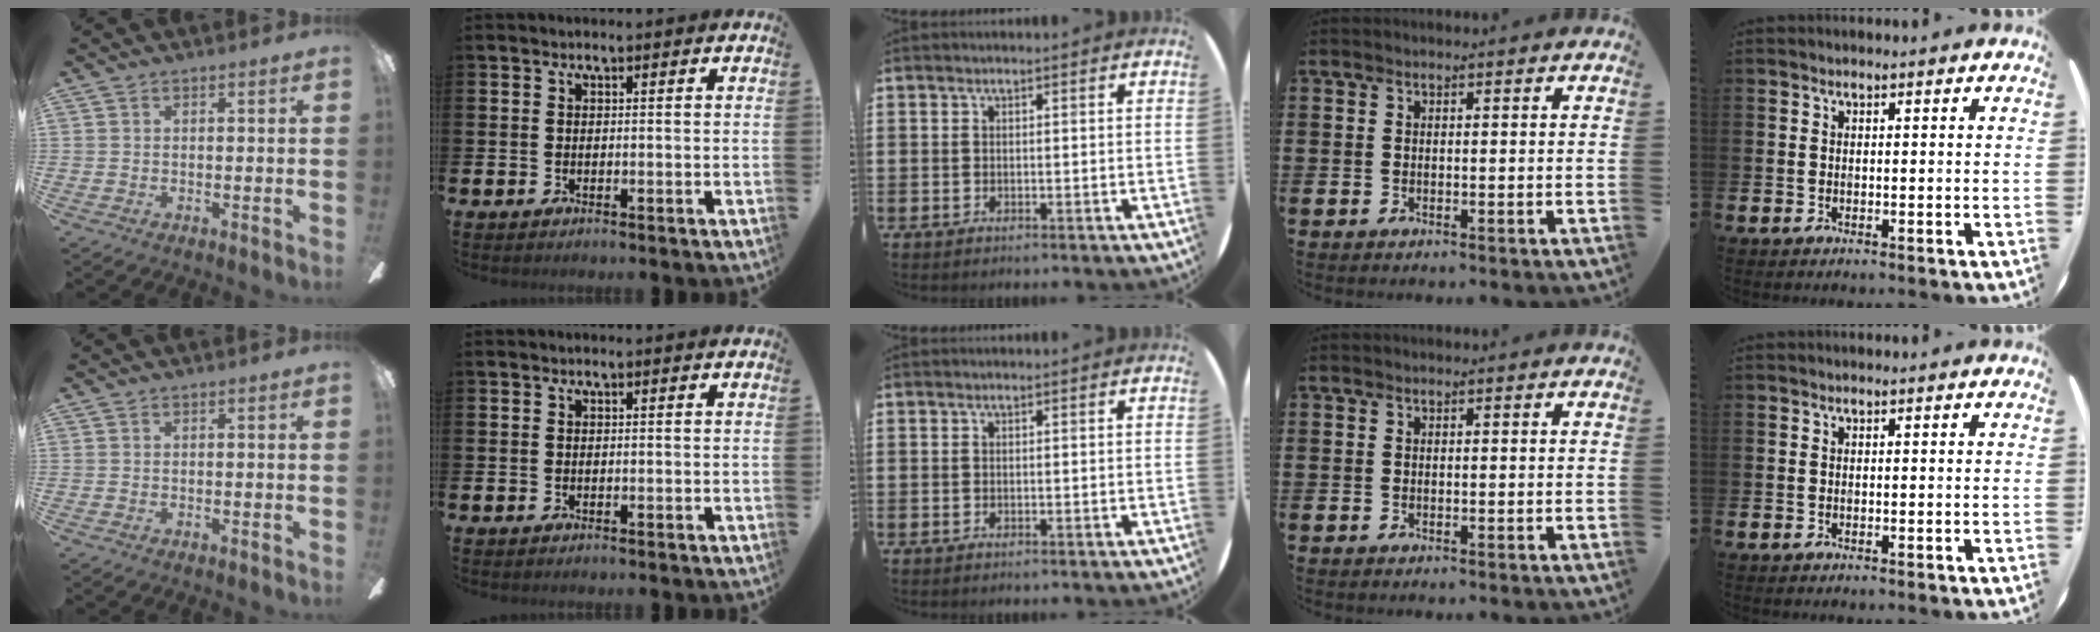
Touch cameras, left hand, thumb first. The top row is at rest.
{}